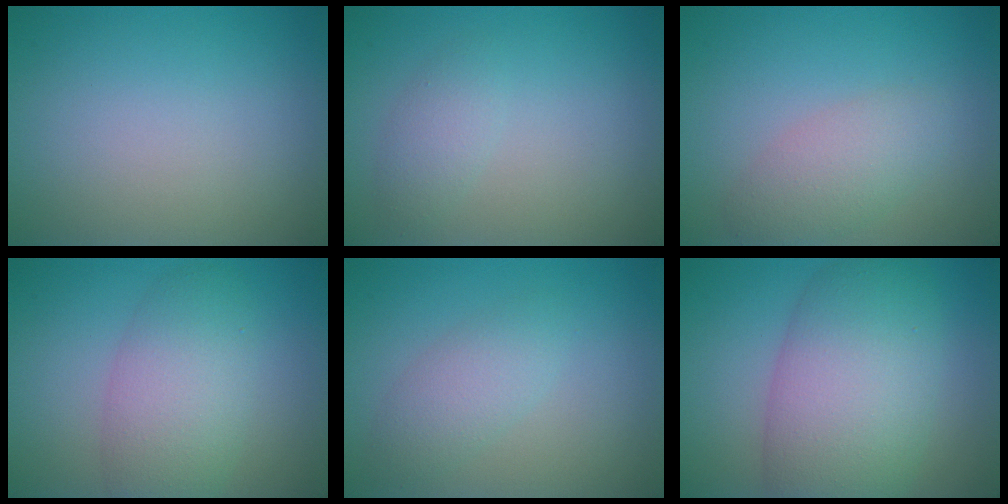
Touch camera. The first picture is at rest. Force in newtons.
{"total": 1.7, "press": 1.7, "slide": 0.1}
{"total": 3.0, "press": 3.0, "slide": 0.1}
{"total": 5.5, "press": 5.4, "slide": 0.3}
{"total": 2.5, "press": 2.5, "slide": 0.0}
{"total": 9.5, "press": 9.5, "slide": 0.5}